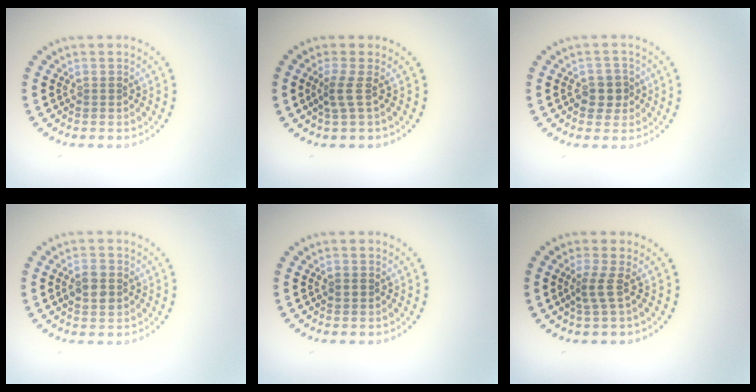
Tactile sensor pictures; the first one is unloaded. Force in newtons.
{"total": 1.9, "press": 1.3, "slide": 1.4}
{"total": 2.4, "press": 2.2, "slide": 0.8}
{"total": 2.7, "press": 2.7, "slide": 0.1}
{"total": 1.1, "press": 1.1, "slide": 0.2}
{"total": 1.9, "press": 1.2, "slide": 1.4}